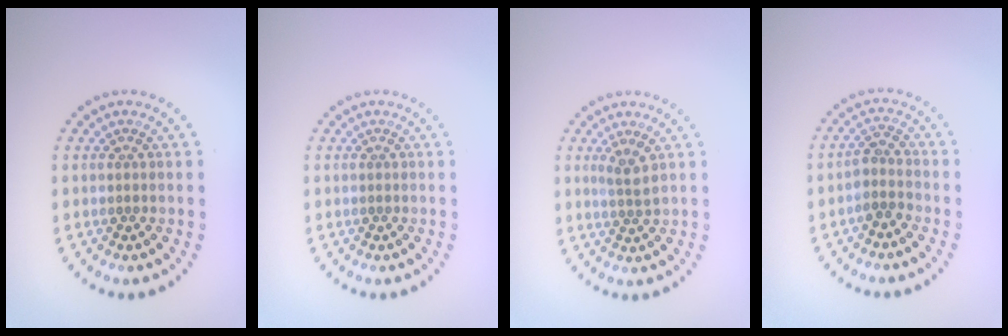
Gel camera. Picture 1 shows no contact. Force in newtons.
{"total": 0.0}
{"total": 1.9, "press": 1.3, "slide": 1.3}
{"total": 1.9, "press": 1.5, "slide": 1.2}